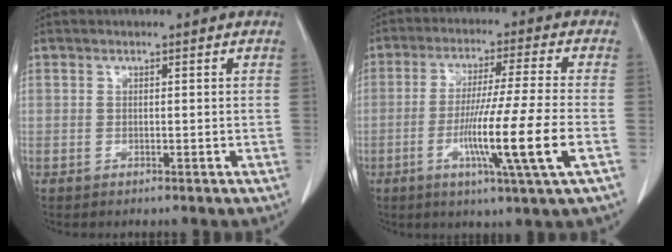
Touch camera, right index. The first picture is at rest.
{"total": 12.6, "force": [-3.9, -1.8, 11.9], "torque": [-0.214, -0.021, -0.074]}